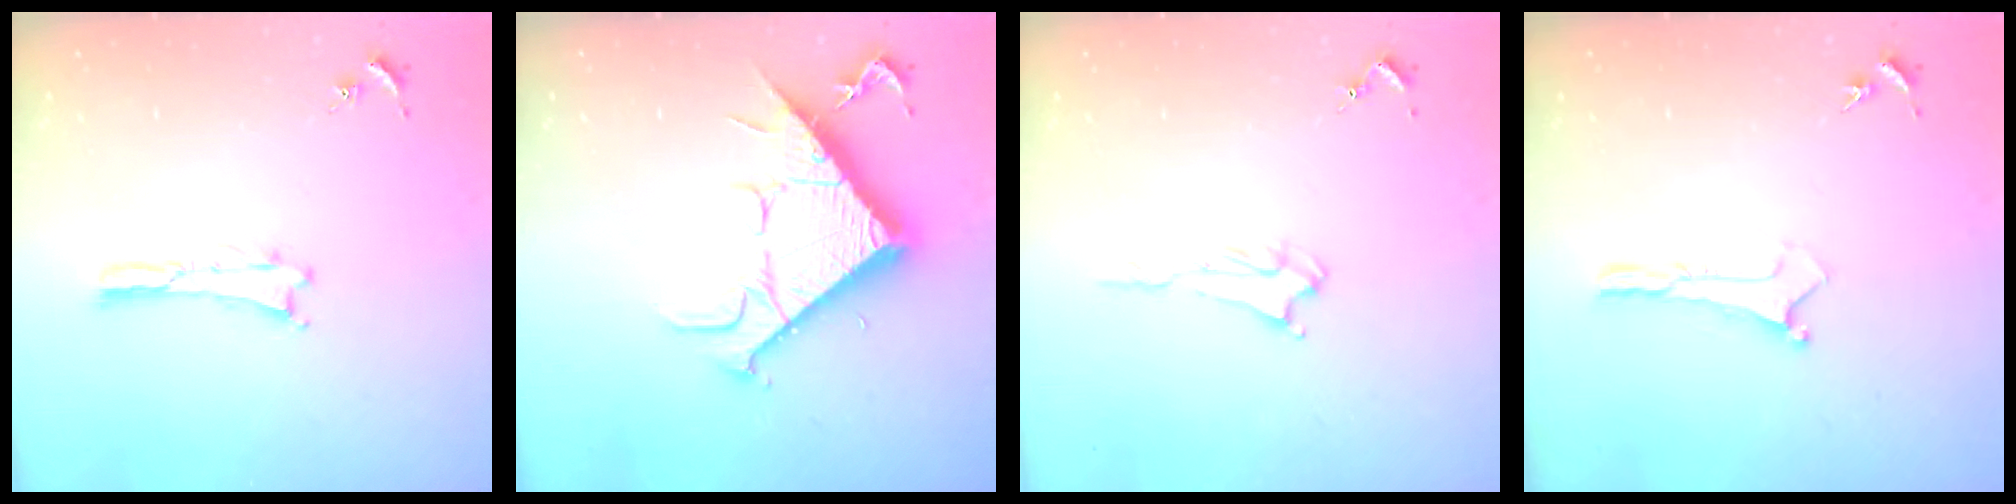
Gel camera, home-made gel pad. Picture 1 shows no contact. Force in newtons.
{"total": 13.0, "press": 13.0, "slide": 0.2}
{"total": 3.2, "press": 3.2, "slide": 0.5}
{"total": 0.0}